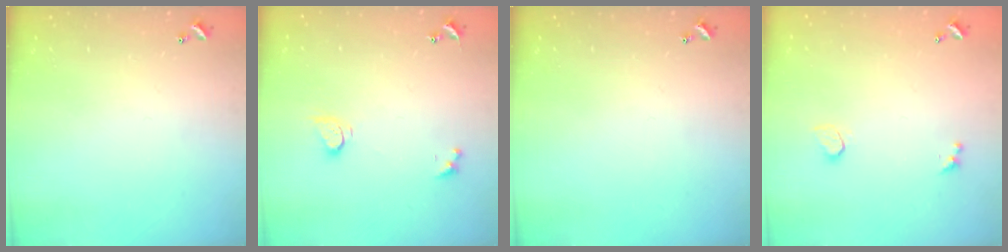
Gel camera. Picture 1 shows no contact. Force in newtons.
{"total": 2.7, "press": 2.7, "slide": 0.3}
{"total": 0.0}
{"total": 0.9, "press": 0.8, "slide": 0.4}